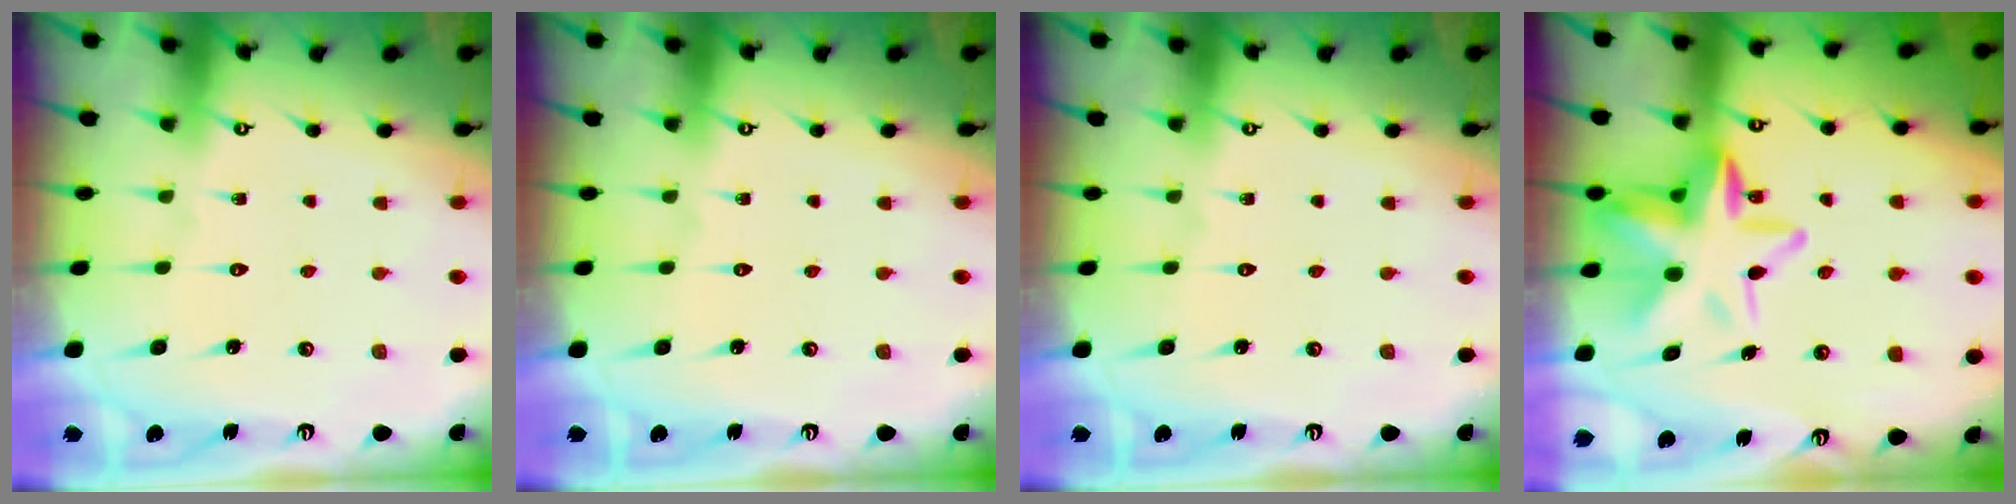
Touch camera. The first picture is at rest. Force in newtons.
{"total": 0.0}
{"total": 0.0}
{"total": 13.0, "press": 12.8, "slide": 2.7}